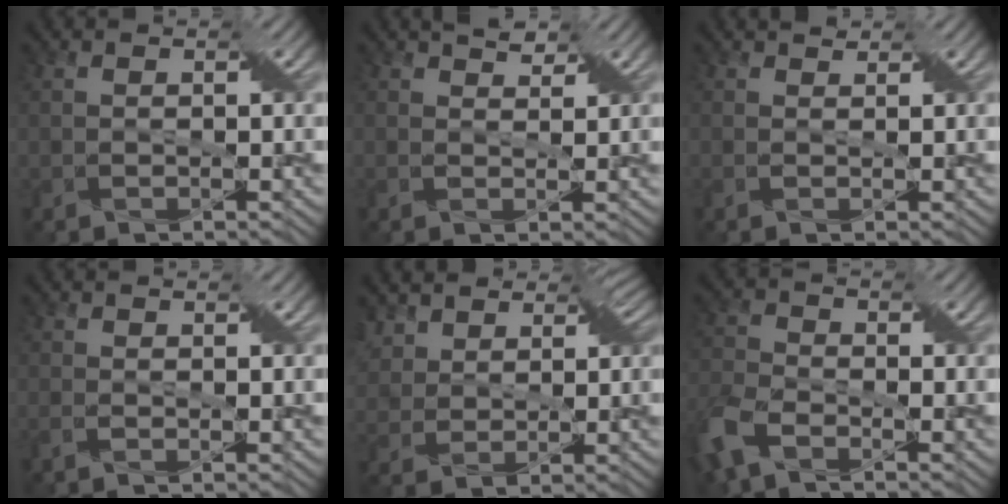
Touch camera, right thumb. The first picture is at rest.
{"total": 2.3, "force": [1.8, 0.9, 1.1], "torque": [-0.025, 0.002, 0.030]}
{"total": 1.3, "force": [0.9, 0.7, 0.6], "torque": [-0.018, 0.002, 0.015]}
{"total": 1.4, "force": [-0.7, 0.5, 1.0], "torque": [-0.028, 0.000, -0.016]}
{"total": 6.5, "force": [3.7, 4.4, 3.0], "torque": [-0.088, 0.012, 0.066]}
{"total": 7.1, "force": [-4.3, 3.4, 4.4], "torque": [-0.113, -0.012, -0.099]}